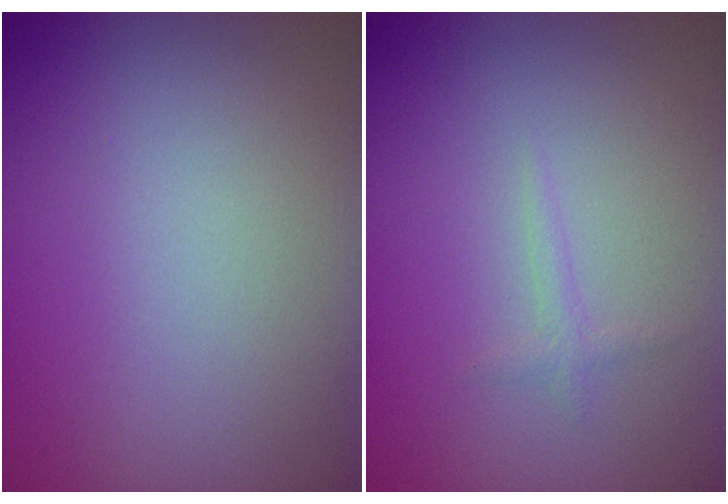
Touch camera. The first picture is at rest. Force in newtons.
{"total": 0.8, "press": 0.8, "slide": 0.0}